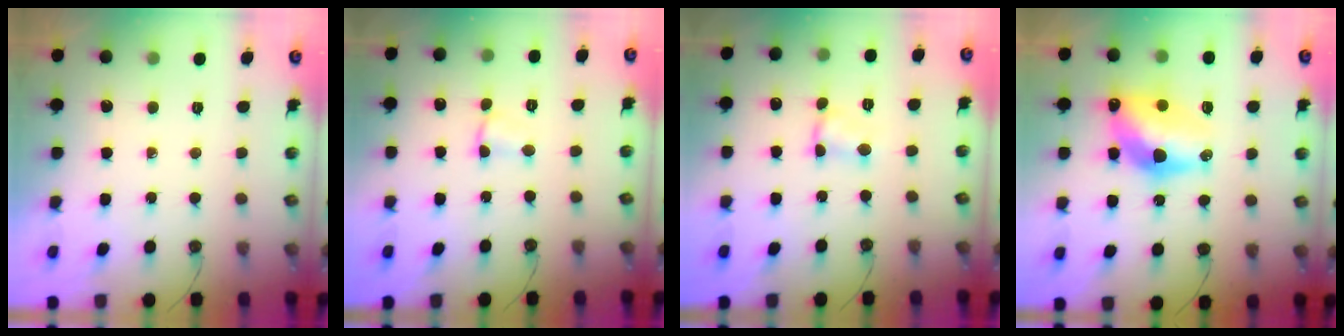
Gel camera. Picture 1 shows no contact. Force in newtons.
{"total": 3.0, "press": 1.2, "slide": 2.7}
{"total": 2.7, "press": 2.7, "slide": 0.4}
{"total": 14.0, "press": 14.0, "slide": 1.2}